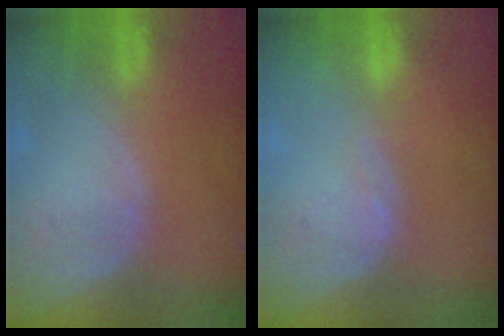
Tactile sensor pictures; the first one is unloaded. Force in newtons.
{"total": 1.0, "press": 0.7, "slide": 0.7}